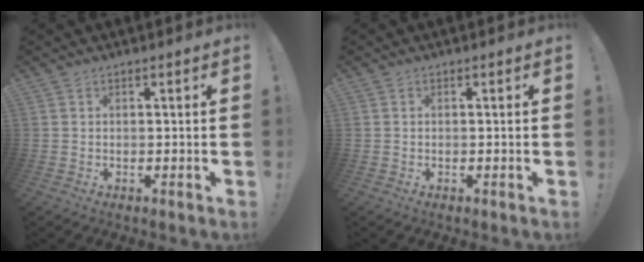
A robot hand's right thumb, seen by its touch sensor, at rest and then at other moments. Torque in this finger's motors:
{"motor_torque": [0.07, 0.00, -0.17, 0.07, 0.05]}